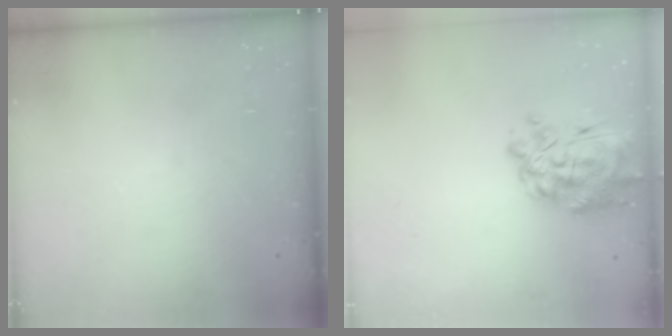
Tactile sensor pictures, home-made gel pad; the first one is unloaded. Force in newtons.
{"total": 13.9, "press": 13.1, "slide": 4.7}